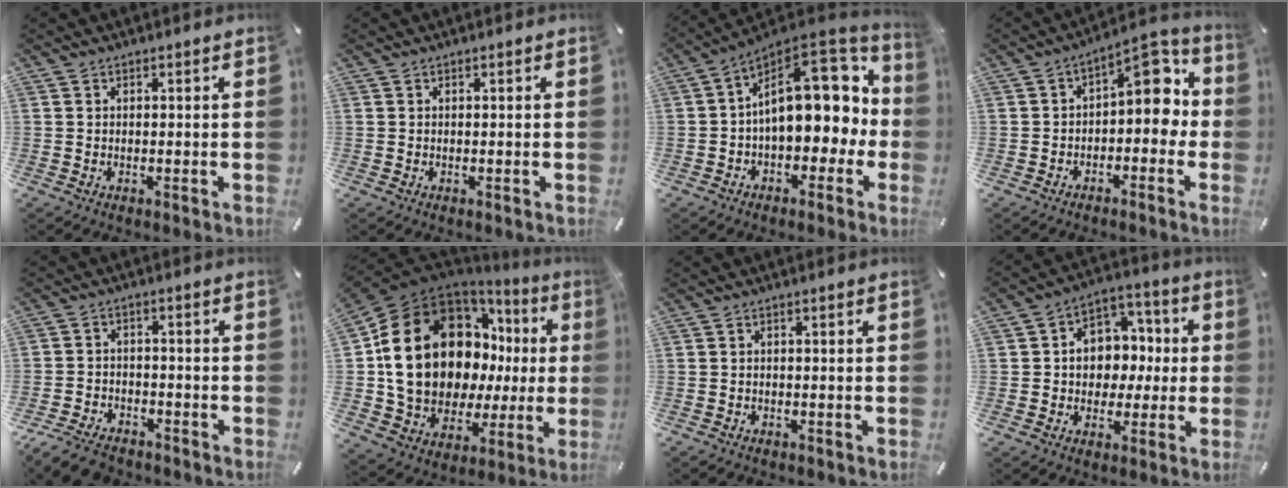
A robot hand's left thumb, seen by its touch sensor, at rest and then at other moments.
{"total": 0.0}
{"total": 19.7, "force": [3.6, 12.2, 15.0], "torque": [-0.200, -0.025, 0.068]}
{"total": 9.5, "force": [2.5, 5.5, 7.4], "torque": [-0.089, -0.030, 0.038]}
{"total": 6.3, "force": [-5.2, 2.7, 2.2], "torque": [-0.047, 0.023, -0.101]}
{"total": 23.3, "force": [4.0, 16.9, 15.5], "torque": [-0.291, -0.032, 0.094]}
{"total": 1.1, "force": [-0.8, 0.6, 0.3], "torque": [-0.007, 0.002, -0.020]}
{"total": 9.3, "force": [-0.7, 8.5, 3.6], "torque": [-0.047, 0.009, -0.010]}